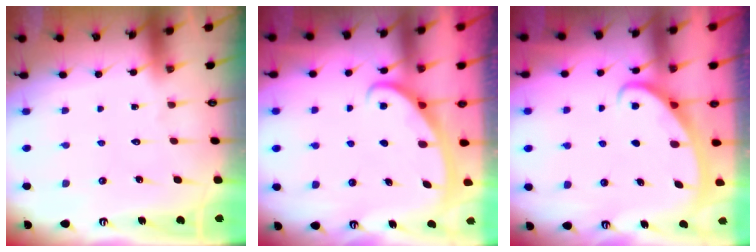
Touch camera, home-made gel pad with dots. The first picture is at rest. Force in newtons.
{"total": 2.8, "press": 2.8, "slide": 0.4}
{"total": 2.8, "press": 2.8, "slide": 0.4}